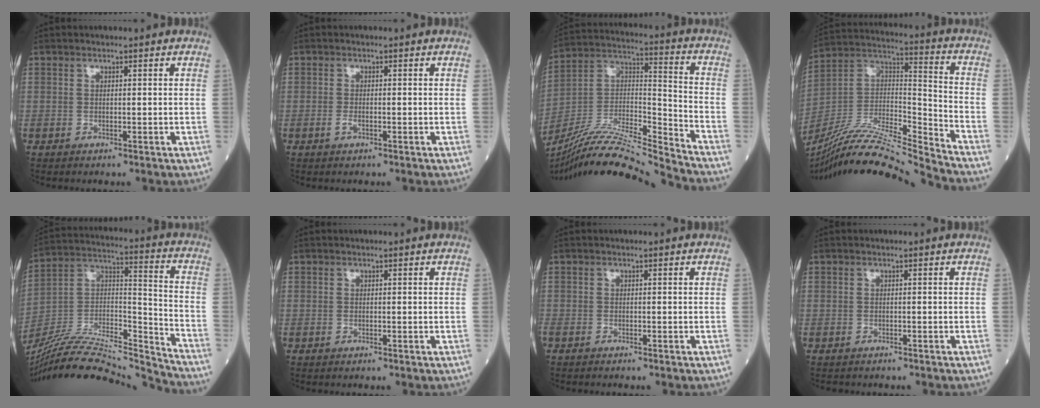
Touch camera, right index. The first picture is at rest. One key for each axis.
{"total": 1.2, "fx": -0.5, "fy": 0.4, "fz": 1.0, "tx": -0.022, "ty": -0.001, "tz": -0.008}
{"total": 20.8, "fx": -19.2, "fy": -1.1, "fz": 7.8, "tx": -0.170, "ty": 0.004, "tz": -0.341}
{"total": 21.3, "fx": -19.5, "fy": -1.0, "fz": 8.6, "tx": -0.189, "ty": 0.001, "tz": -0.351}
{"total": 25.3, "fx": -23.9, "fy": 1.4, "fz": 8.2, "tx": -0.160, "ty": 0.007, "tz": -0.397}
{"total": 0.0}
{"total": 1.4, "fx": -1.3, "fy": 0.0, "fz": 0.5, "tx": -0.014, "ty": -0.003, "tz": -0.021}
{"total": 1.6, "fx": -1.4, "fy": 0.6, "fz": 0.2, "tx": -0.010, "ty": -0.002, "tz": -0.021}